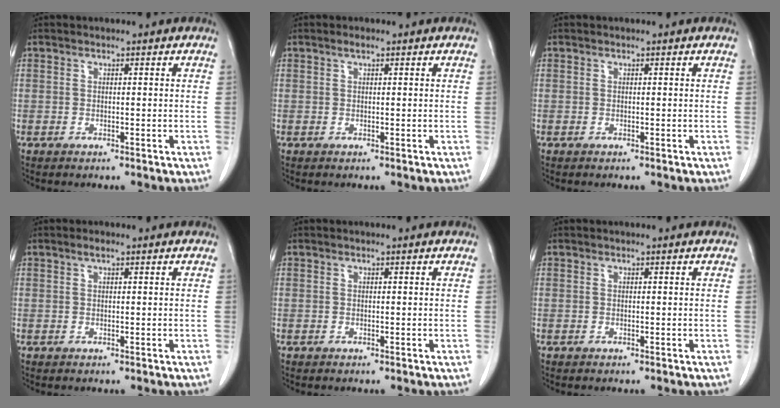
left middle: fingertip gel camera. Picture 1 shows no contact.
{"total": 0.7, "force": [0.5, 0.1, 0.5], "torque": [-0.014, 0.002, 0.009]}
{"total": 0.0}
{"total": 0.9, "force": [0.6, 0.1, 0.7], "torque": [-0.016, 0.003, 0.010]}
{"total": 0.0}
{"total": 0.0}